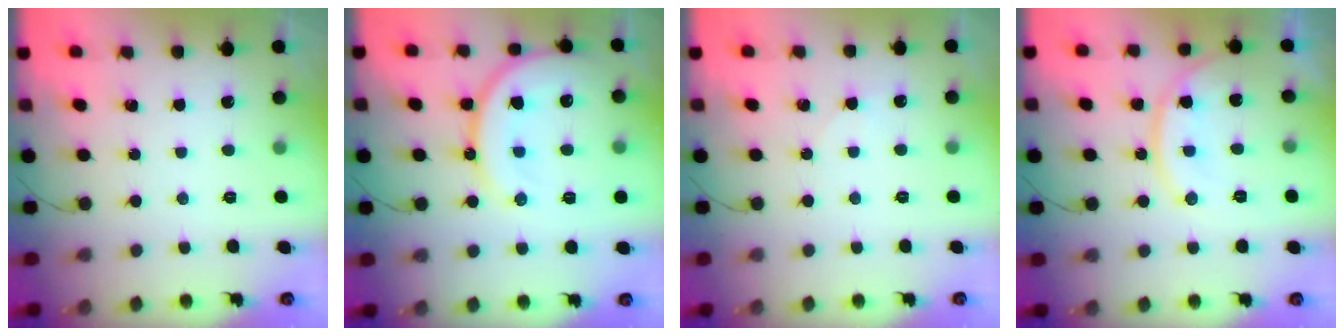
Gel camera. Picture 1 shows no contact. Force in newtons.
{"total": 17.8, "press": 17.4, "slide": 3.7}
{"total": 3.0, "press": 2.6, "slide": 1.5}
{"total": 13.2, "press": 13.2, "slide": 0.5}